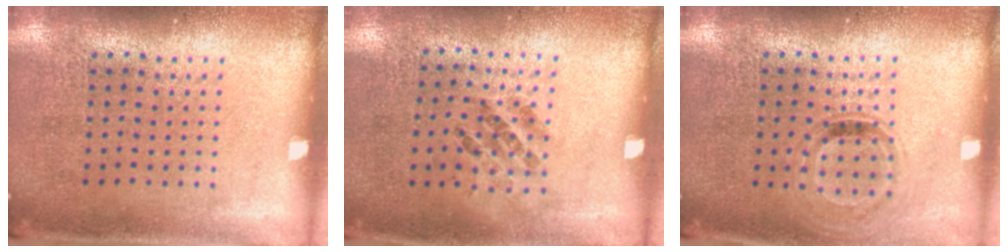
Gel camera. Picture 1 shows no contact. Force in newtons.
{"total": 1.1, "press": 0.7, "slide": 0.9}
{"total": 0.9, "press": 0.8, "slide": 0.4}